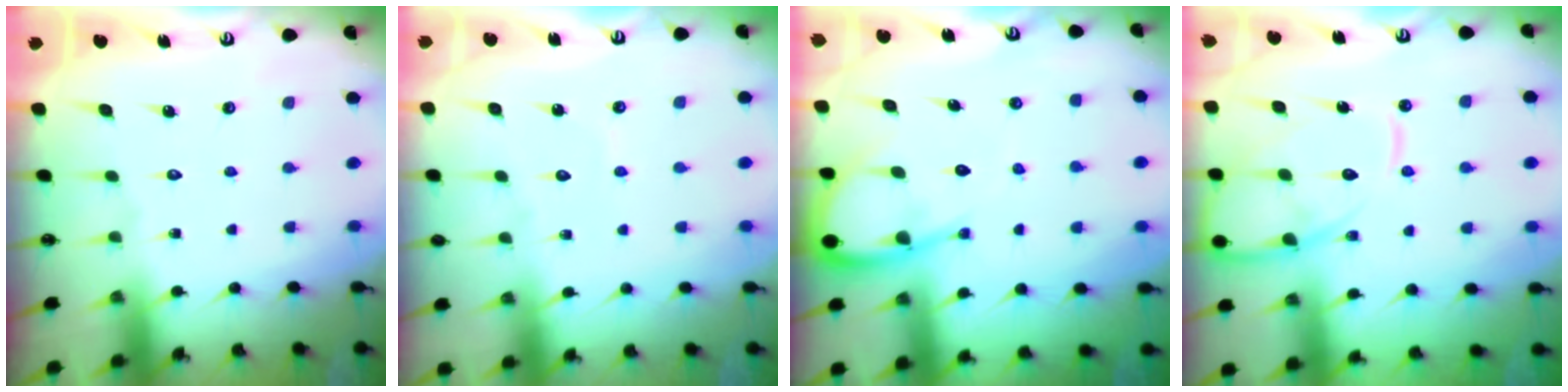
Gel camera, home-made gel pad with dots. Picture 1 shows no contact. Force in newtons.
{"total": 2.8, "press": 2.8, "slide": 0.3}
{"total": 7.8, "press": 7.8, "slide": 0.8}
{"total": 11.5, "press": 11.4, "slide": 1.2}